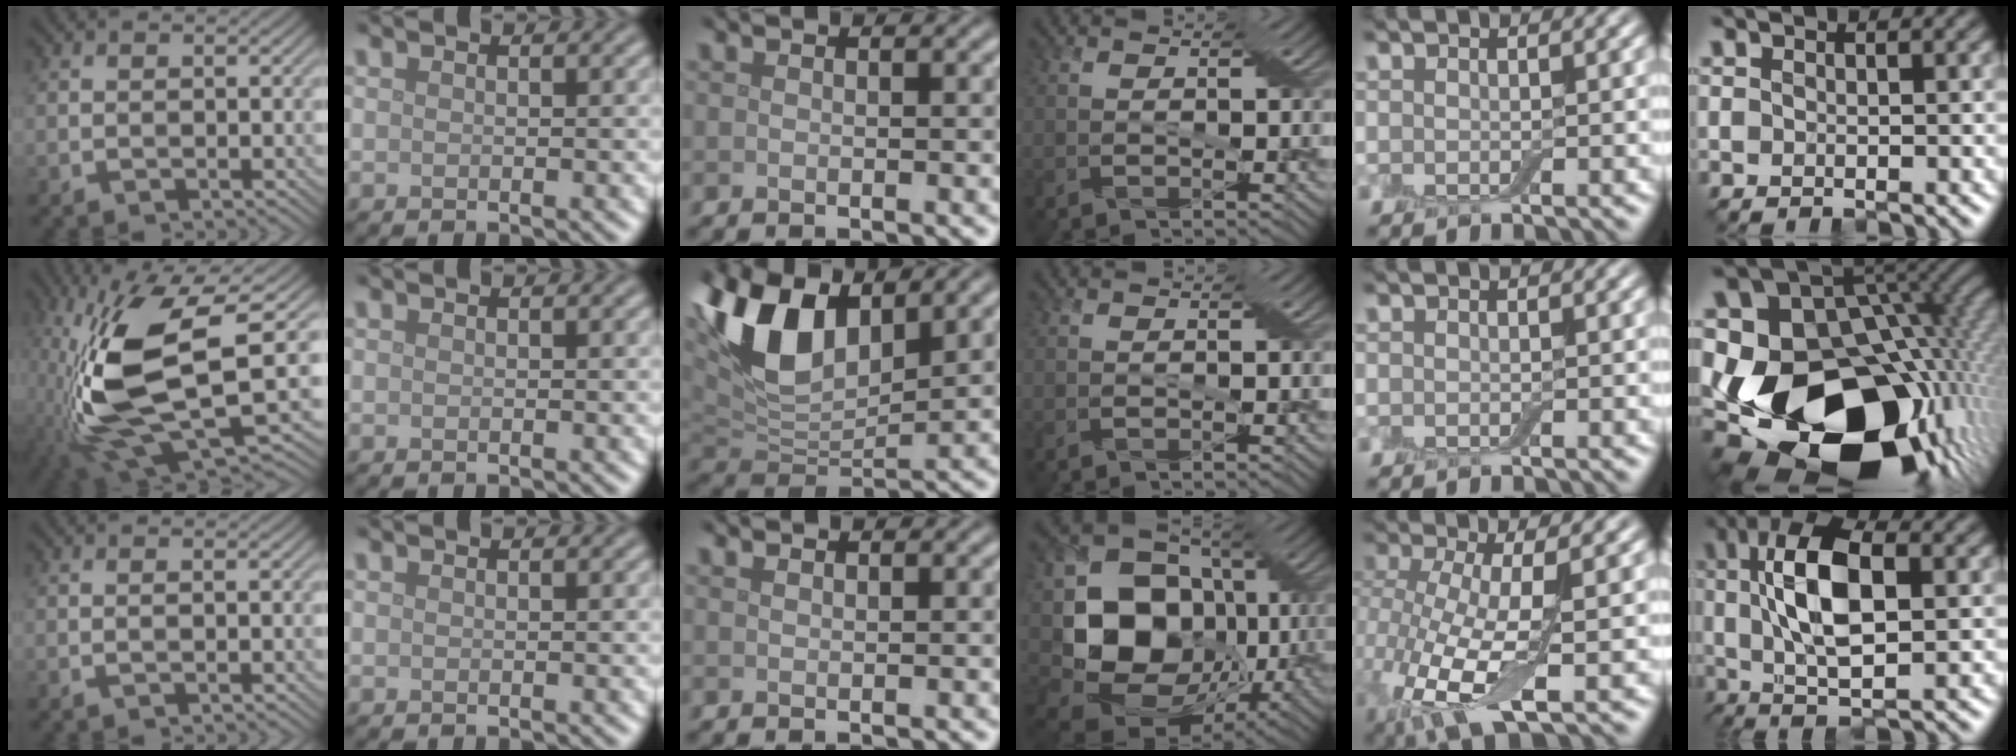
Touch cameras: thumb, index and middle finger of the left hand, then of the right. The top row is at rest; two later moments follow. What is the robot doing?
{"motion": "cut", "object": "cling film"}